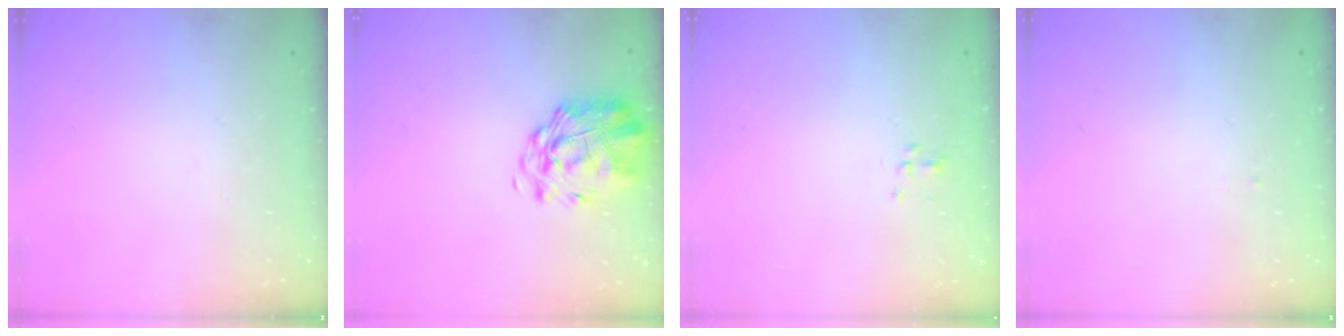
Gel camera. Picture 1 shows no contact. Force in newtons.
{"total": 3.3, "press": 2.8, "slide": 1.7}
{"total": 2.0, "press": 1.8, "slide": 0.9}
{"total": 0.9, "press": 0.8, "slide": 0.3}